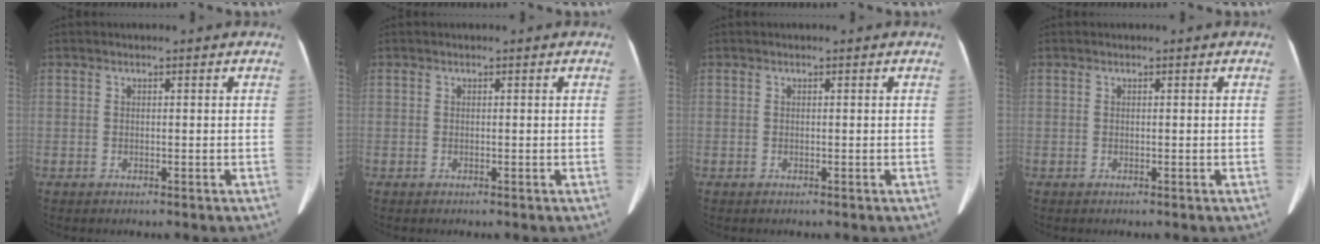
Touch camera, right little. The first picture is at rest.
{"total": 0.0}
{"total": 0.0}
{"total": 0.0}